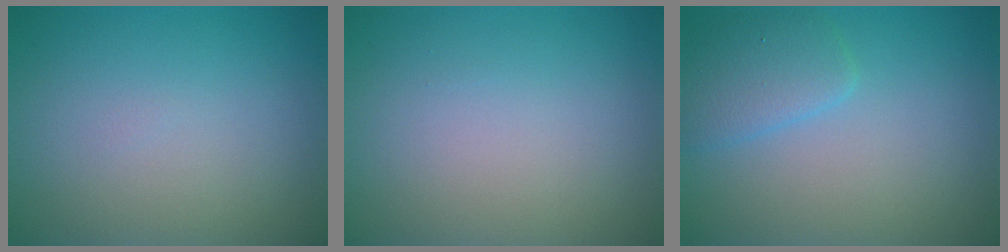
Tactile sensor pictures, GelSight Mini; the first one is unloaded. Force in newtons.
{"total": 0.0}
{"total": 2.6, "press": 2.6, "slide": 0.1}